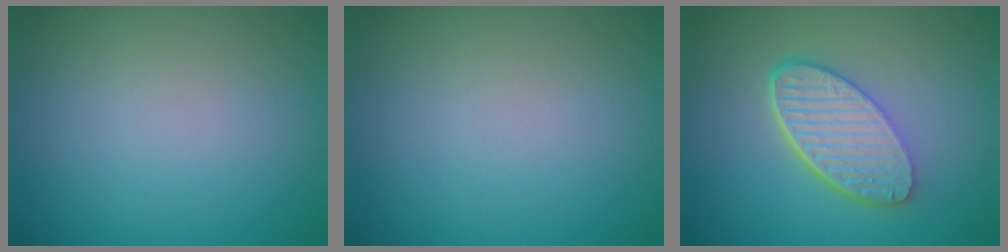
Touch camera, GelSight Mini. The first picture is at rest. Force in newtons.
{"total": 0.0}
{"total": 6.0, "press": 4.4, "slide": 4.1}